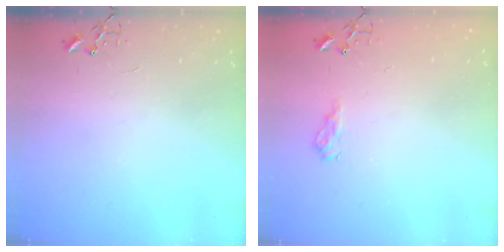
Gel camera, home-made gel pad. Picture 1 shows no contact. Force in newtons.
{"total": 8.2, "press": 8.2, "slide": 0.9}